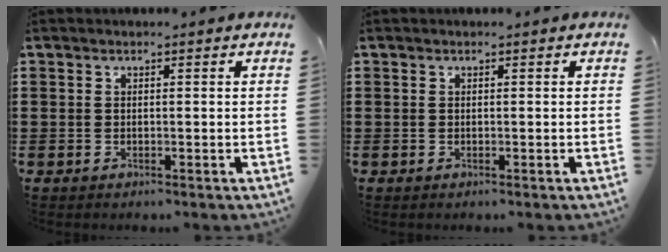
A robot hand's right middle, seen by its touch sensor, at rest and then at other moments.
{"total": 0.0}